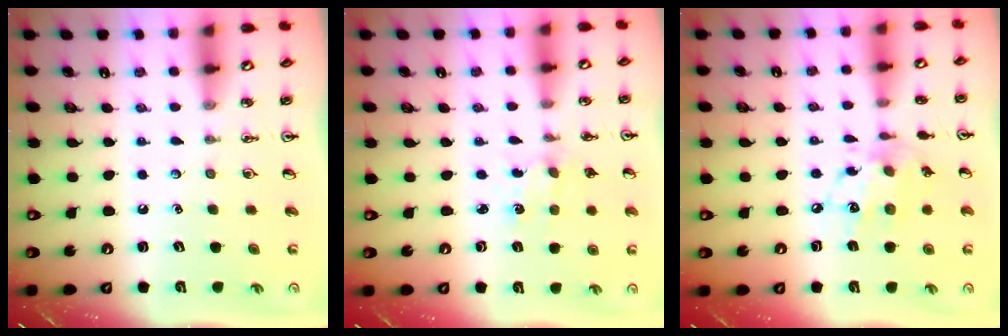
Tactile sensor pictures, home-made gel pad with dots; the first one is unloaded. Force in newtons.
{"total": 1.9, "press": 1.9, "slide": 0.3}
{"total": 11.8, "press": 11.8, "slide": 0.7}